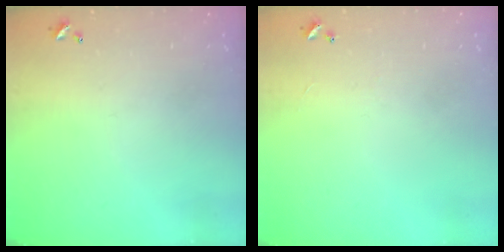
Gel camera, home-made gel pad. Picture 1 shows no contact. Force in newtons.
{"total": 1.2, "press": 1.1, "slide": 0.4}